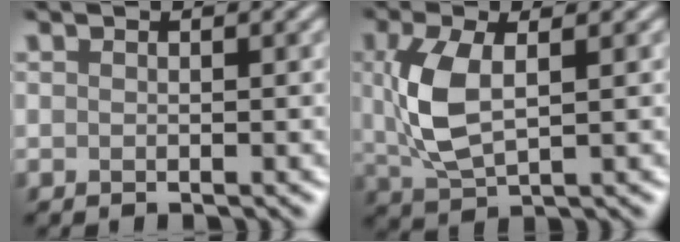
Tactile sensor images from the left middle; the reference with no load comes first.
{"total": 5.4, "force": [0.8, 2.6, 4.7], "torque": [-0.117, 0.001, 0.023]}